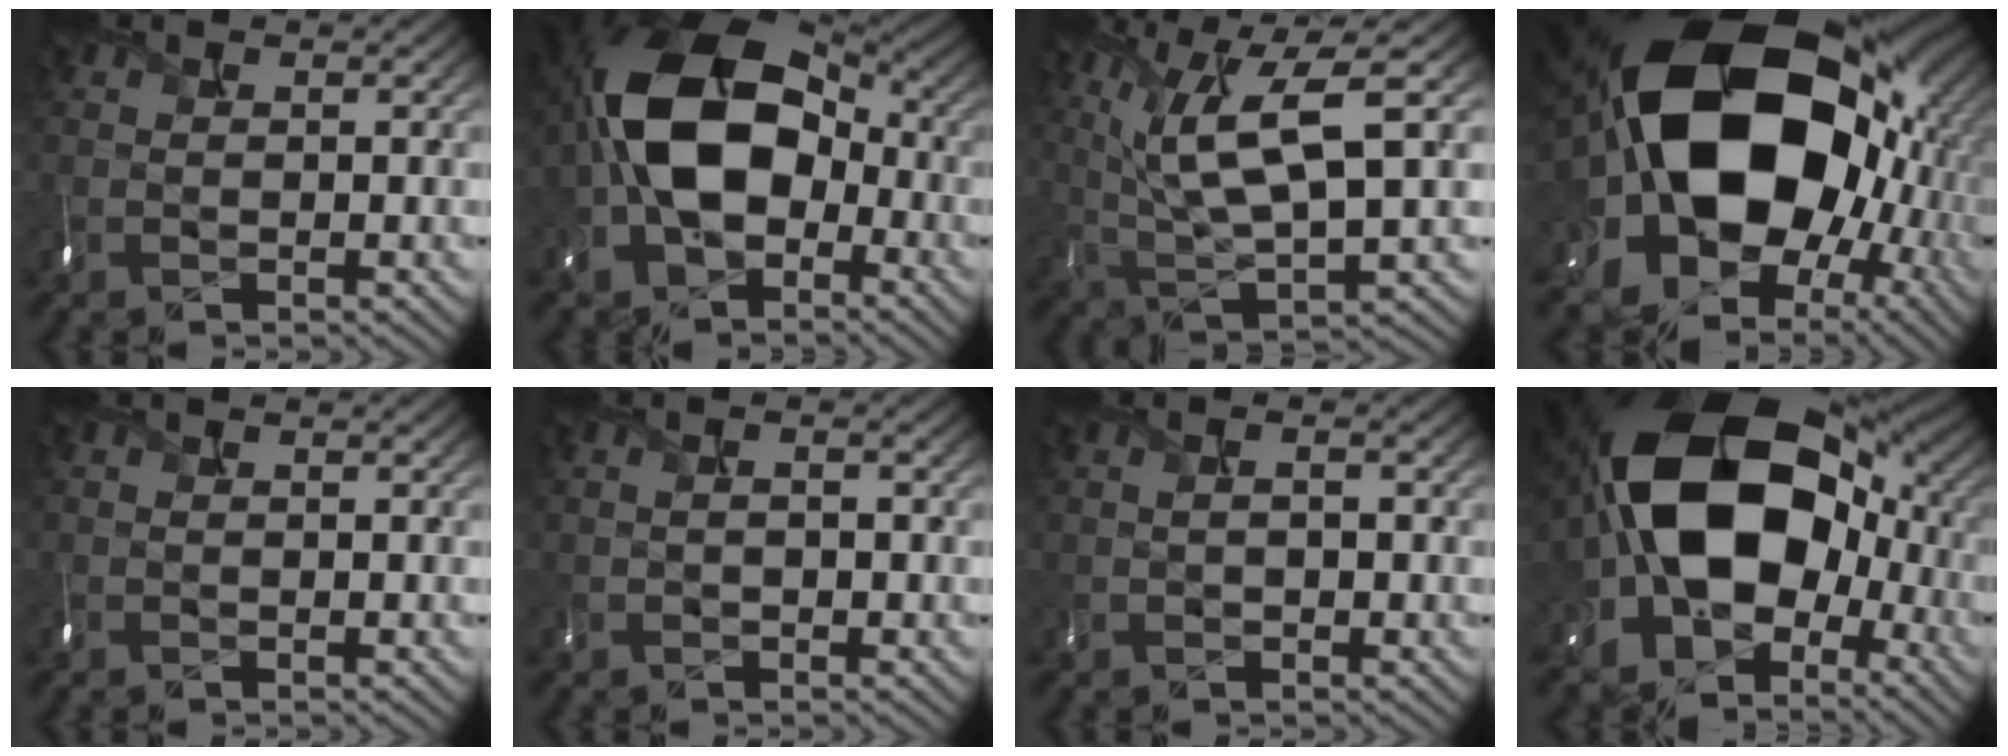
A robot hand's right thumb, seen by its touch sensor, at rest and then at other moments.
{"total": 15.4, "force": [-2.2, 10.3, 11.2], "torque": [-0.202, 0.002, -0.059]}
{"total": 11.4, "force": [4.0, 3.3, 10.1], "torque": [-0.208, 0.001, 0.077]}
{"total": 23.1, "force": [1.8, 17.7, 14.8], "torque": [-0.296, -0.030, 0.029]}
{"total": 0.0}
{"total": 1.1, "force": [0.0, 0.7, 0.9], "torque": [-0.006, -0.005, -0.001]}
{"total": 1.4, "force": [0.1, 0.8, 1.2], "torque": [-0.013, -0.005, 0.001]}
{"total": 18.1, "force": [-1.5, 12.9, 12.6], "torque": [-0.218, -0.010, -0.033]}